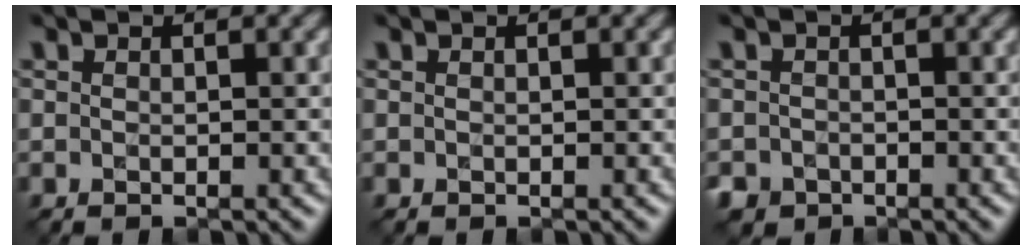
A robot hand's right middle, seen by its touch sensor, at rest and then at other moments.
{"total": 0.0}
{"total": 1.7, "force": [-1.0, 1.4, 0.2], "torque": [0.000, -0.010, -0.018]}